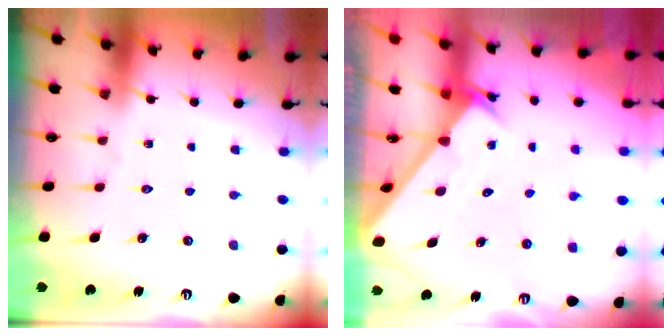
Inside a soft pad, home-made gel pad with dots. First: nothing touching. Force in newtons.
{"total": 2.2, "press": 2.2, "slide": 0.1}